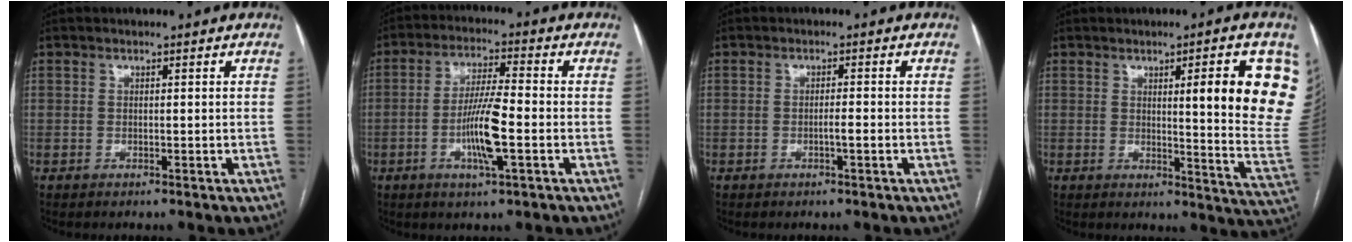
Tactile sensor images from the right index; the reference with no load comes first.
{"total": 8.7, "force": [-2.3, 0.7, 8.4], "torque": [-0.158, -0.003, -0.046]}
{"total": 1.3, "force": [-0.5, 0.0, 1.2], "torque": [-0.021, 0.001, -0.008]}
{"total": 14.8, "force": [4.5, 1.1, 14.0], "torque": [-0.138, -0.020, 0.053]}